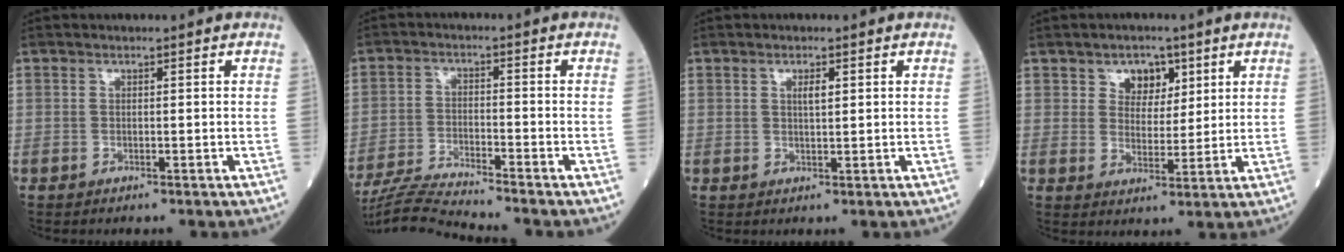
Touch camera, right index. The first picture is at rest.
{"total": 8.8, "force": [-8.3, -2.2, 2.2], "torque": [-0.038, -0.019, -0.153]}
{"total": 1.7, "force": [0.7, 0.4, 1.5], "torque": [-0.027, -0.001, 0.011]}
{"total": 4.9, "force": [2.7, 3.4, 2.2], "torque": [-0.028, 0.006, 0.044]}